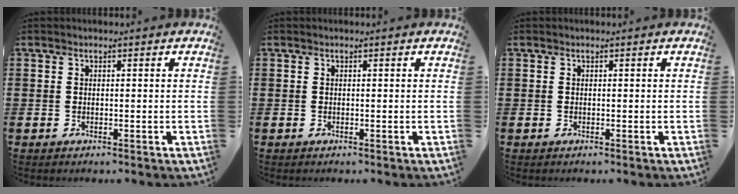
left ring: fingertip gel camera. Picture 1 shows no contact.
{"total": 0.0}
{"total": 0.0}